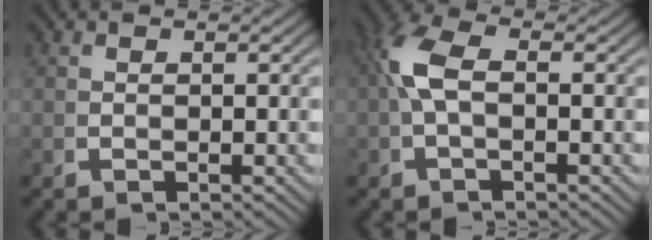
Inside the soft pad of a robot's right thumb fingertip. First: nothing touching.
{"total": 3.4, "force": [0.2, 1.6, 3.0], "torque": [-0.076, -0.002, 0.009]}